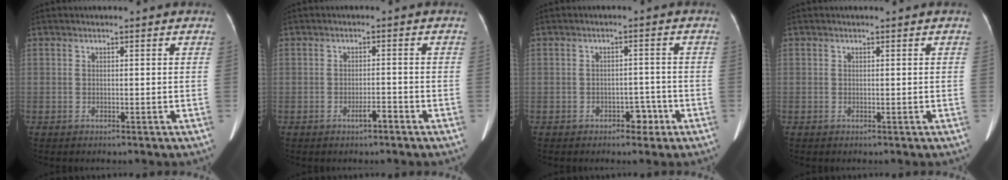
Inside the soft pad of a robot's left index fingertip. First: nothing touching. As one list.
[{"total": 2.0, "force": [-1.6, 0.2, 1.2], "torque": [-0.023, -0.002, -0.025]}, {"total": 3.0, "force": [-1.9, 1.8, 1.4], "torque": [-0.015, 0.007, -0.022]}, {"total": 0.0}]